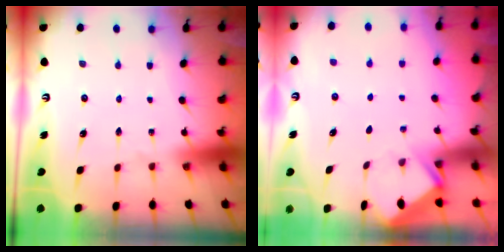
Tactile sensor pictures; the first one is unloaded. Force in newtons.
{"total": 3.2, "press": 3.2, "slide": 0.4}